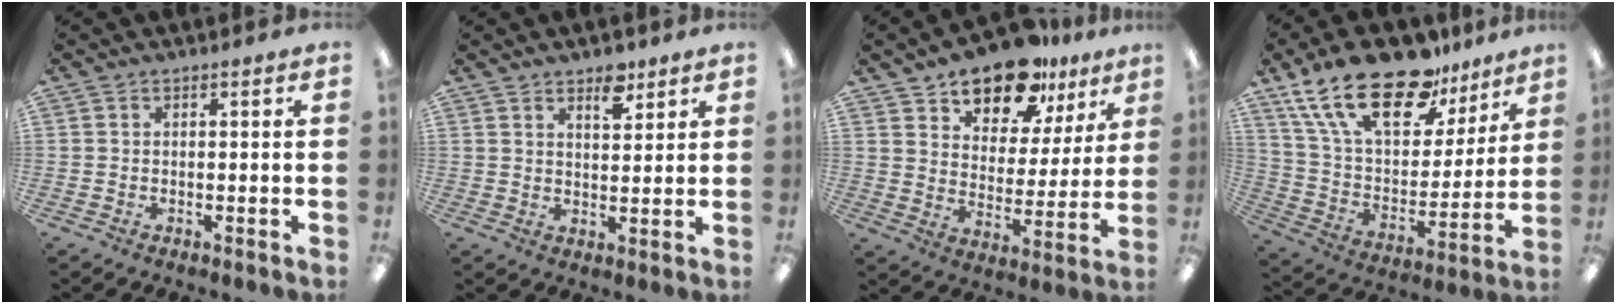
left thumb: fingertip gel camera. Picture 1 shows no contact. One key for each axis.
{"total": 5.2, "fx": 4.0, "fy": 2.3, "fz": 2.5, "tx": -0.017, "ty": -0.025, "tz": 0.065}
{"total": 15.0, "fx": 12.1, "fy": 7.2, "fz": 5.2, "tx": -0.081, "ty": -0.086, "tz": 0.217}
{"total": 23.8, "fx": 16.1, "fy": 11.1, "fz": 13.6, "tx": -0.255, "ty": -0.094, "tz": 0.287}